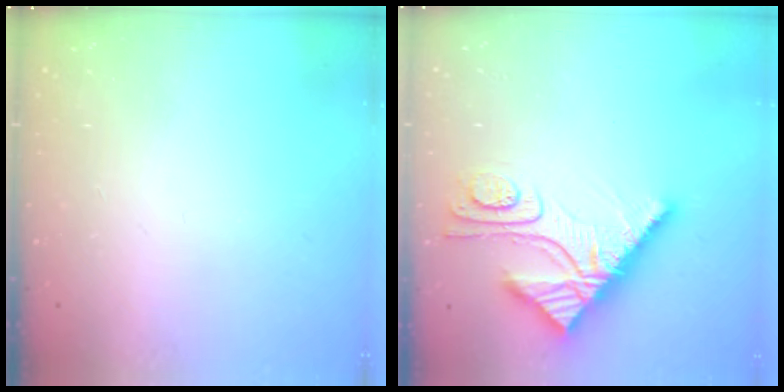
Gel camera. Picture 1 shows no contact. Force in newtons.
{"total": 14.1, "press": 14.1, "slide": 0.9}